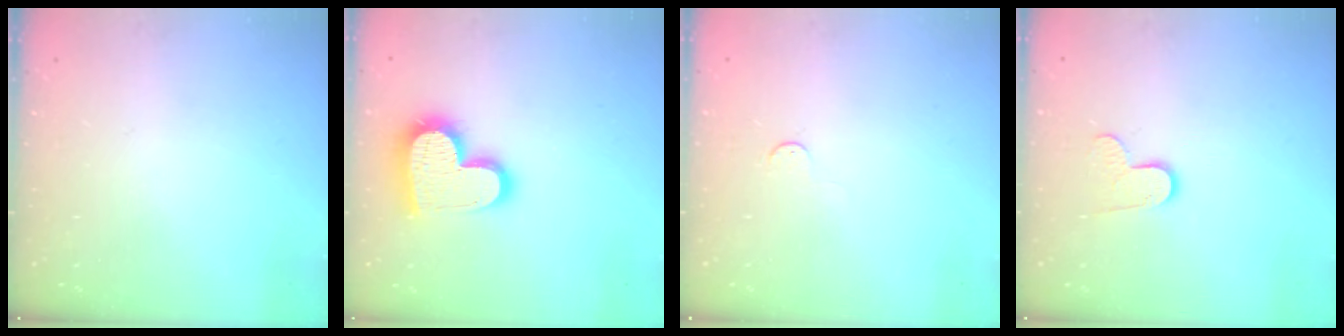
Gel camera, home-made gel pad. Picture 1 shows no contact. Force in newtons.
{"total": 18.2, "press": 18.1, "slide": 1.3}
{"total": 2.8, "press": 2.8, "slide": 0.4}
{"total": 7.1, "press": 7.1, "slide": 0.5}